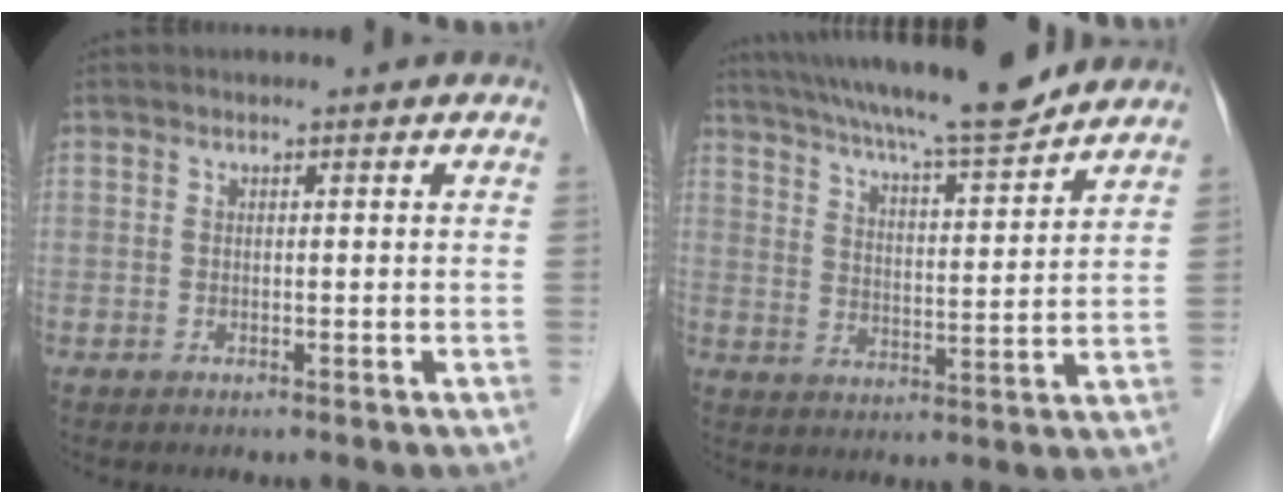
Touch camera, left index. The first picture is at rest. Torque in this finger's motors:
{"motor_torque": [0.74, -0.86, 0.82, 0.18]}